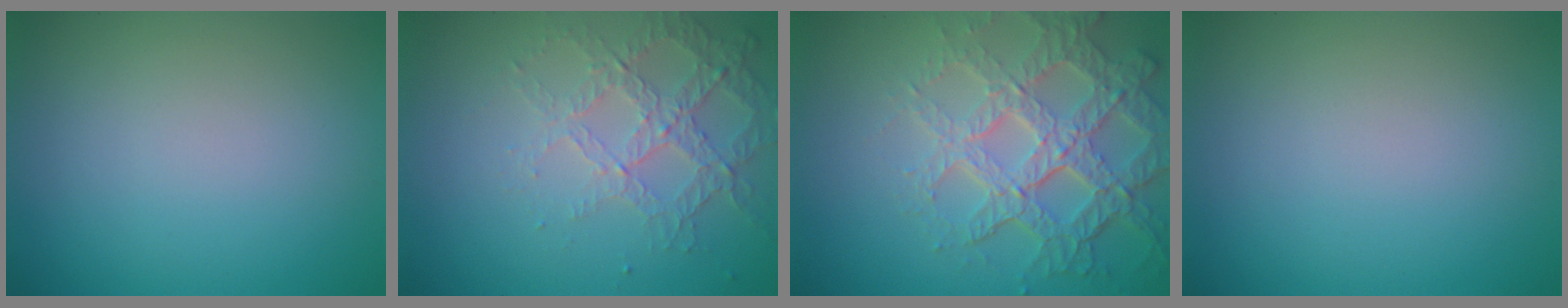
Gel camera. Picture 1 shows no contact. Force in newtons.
{"total": 4.3, "press": 2.9, "slide": 3.2}
{"total": 7.3, "press": 5.2, "slide": 5.2}
{"total": 0.0}